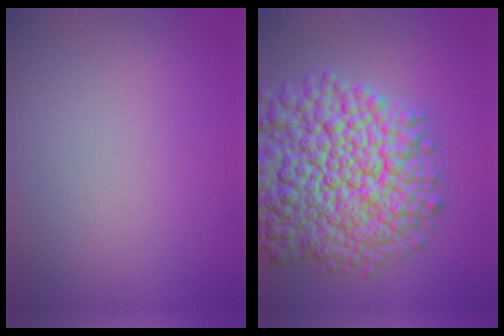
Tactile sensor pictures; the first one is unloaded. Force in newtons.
{"total": 14.5, "press": 14.5, "slide": 0.5}